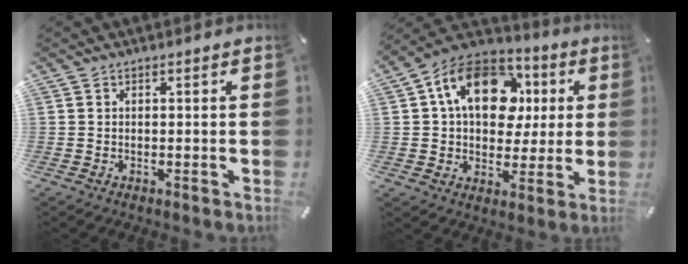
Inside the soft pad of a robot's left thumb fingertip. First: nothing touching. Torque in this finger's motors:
{"motor_torque": [1.36, 1.41, 1.78, -0.99, 0.50]}